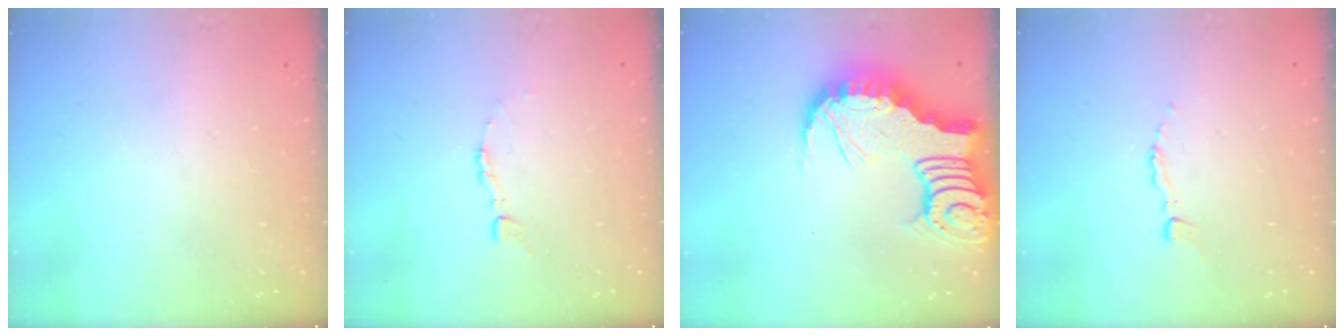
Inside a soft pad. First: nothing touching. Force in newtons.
{"total": 2.9, "press": 2.9, "slide": 0.2}
{"total": 12.2, "press": 12.1, "slide": 1.3}
{"total": 2.7, "press": 2.7, "slide": 0.2}